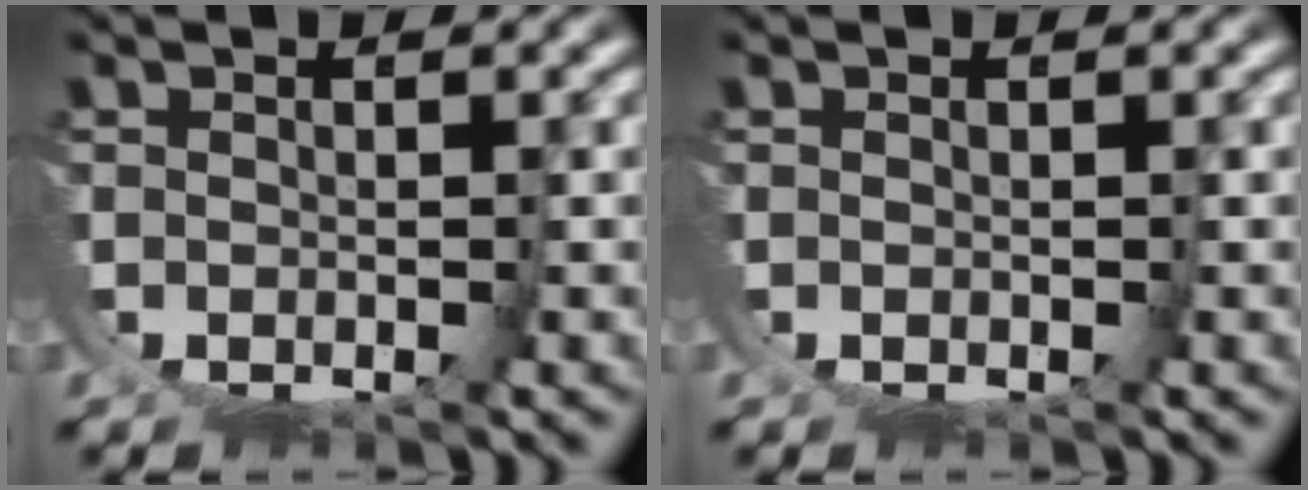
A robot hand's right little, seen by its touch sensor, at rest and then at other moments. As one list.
[{"total": 0.0}]